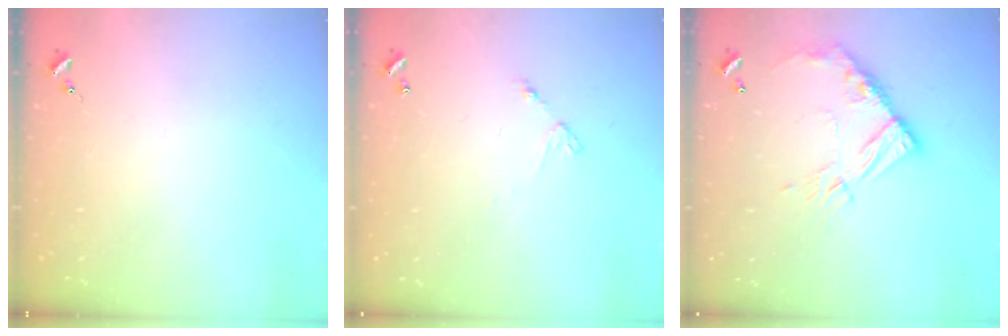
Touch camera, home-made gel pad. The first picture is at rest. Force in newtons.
{"total": 4.9, "press": 4.8, "slide": 0.3}
{"total": 12.9, "press": 12.9, "slide": 1.3}